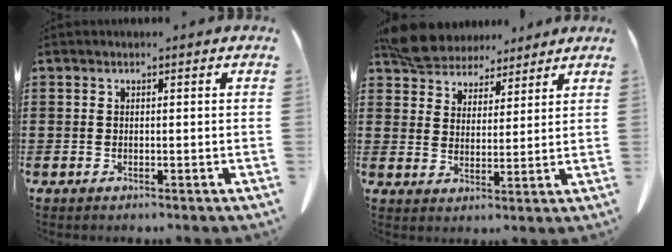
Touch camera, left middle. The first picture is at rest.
{"total": 6.2, "force": [5.7, 2.2, 0.5], "torque": [-0.039, -0.018, 0.110]}